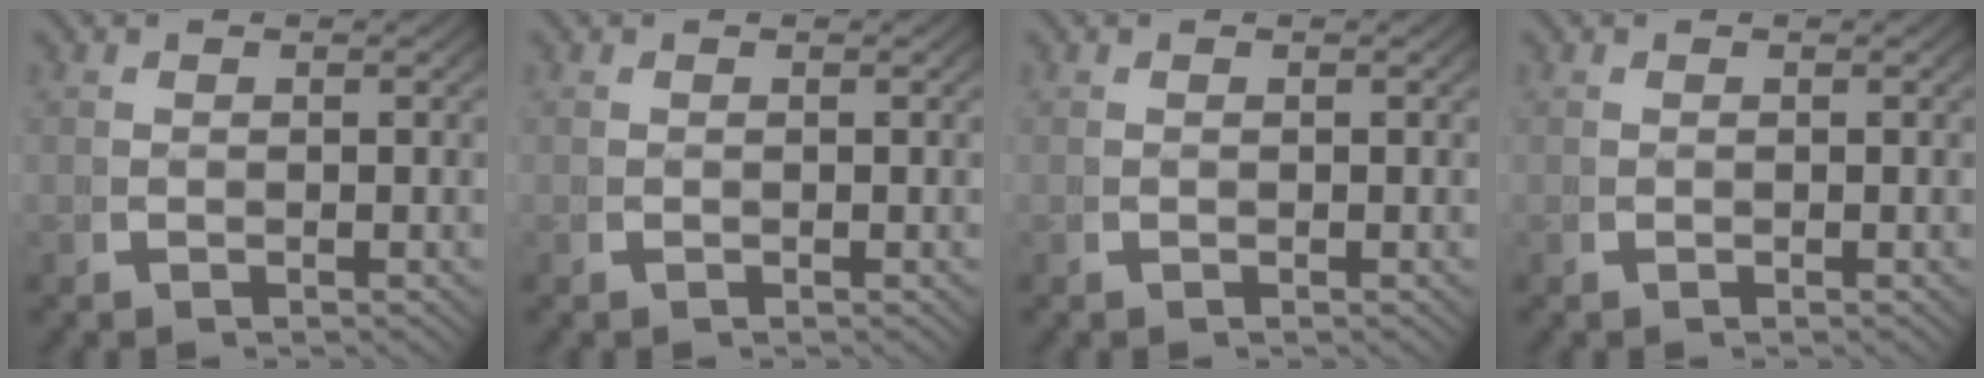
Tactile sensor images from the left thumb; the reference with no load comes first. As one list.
[{"total": 0.0}, {"total": 0.0}, {"total": 0.0}]